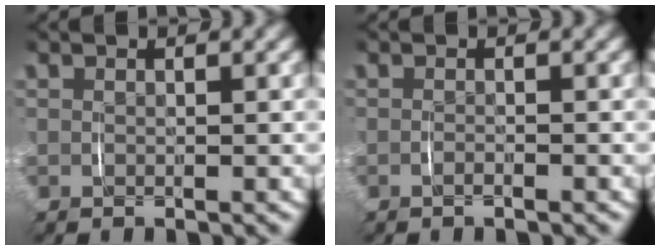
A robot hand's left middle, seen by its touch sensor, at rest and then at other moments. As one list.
[{"total": 0.7, "force": [-0.6, 0.0, 0.4], "torque": [-0.013, -0.001, -0.012]}]